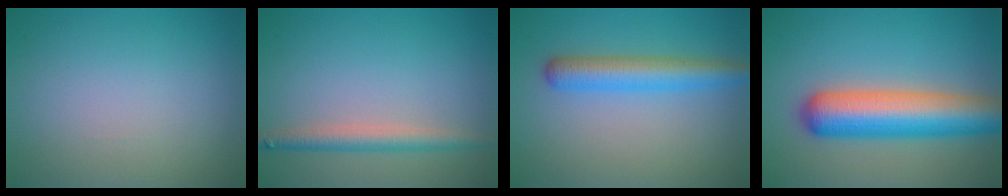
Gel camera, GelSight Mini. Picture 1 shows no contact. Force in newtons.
{"total": 2.6, "press": 2.6, "slide": 0.1}
{"total": 4.1, "press": 4.1, "slide": 0.1}
{"total": 8.7, "press": 8.7, "slide": 0.2}